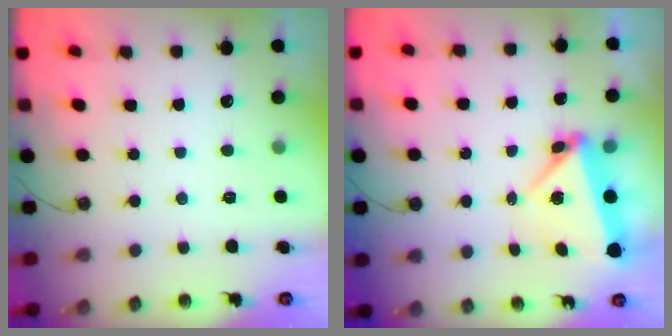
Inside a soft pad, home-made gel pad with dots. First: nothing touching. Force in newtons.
{"total": 5.9, "press": 5.9, "slide": 0.2}